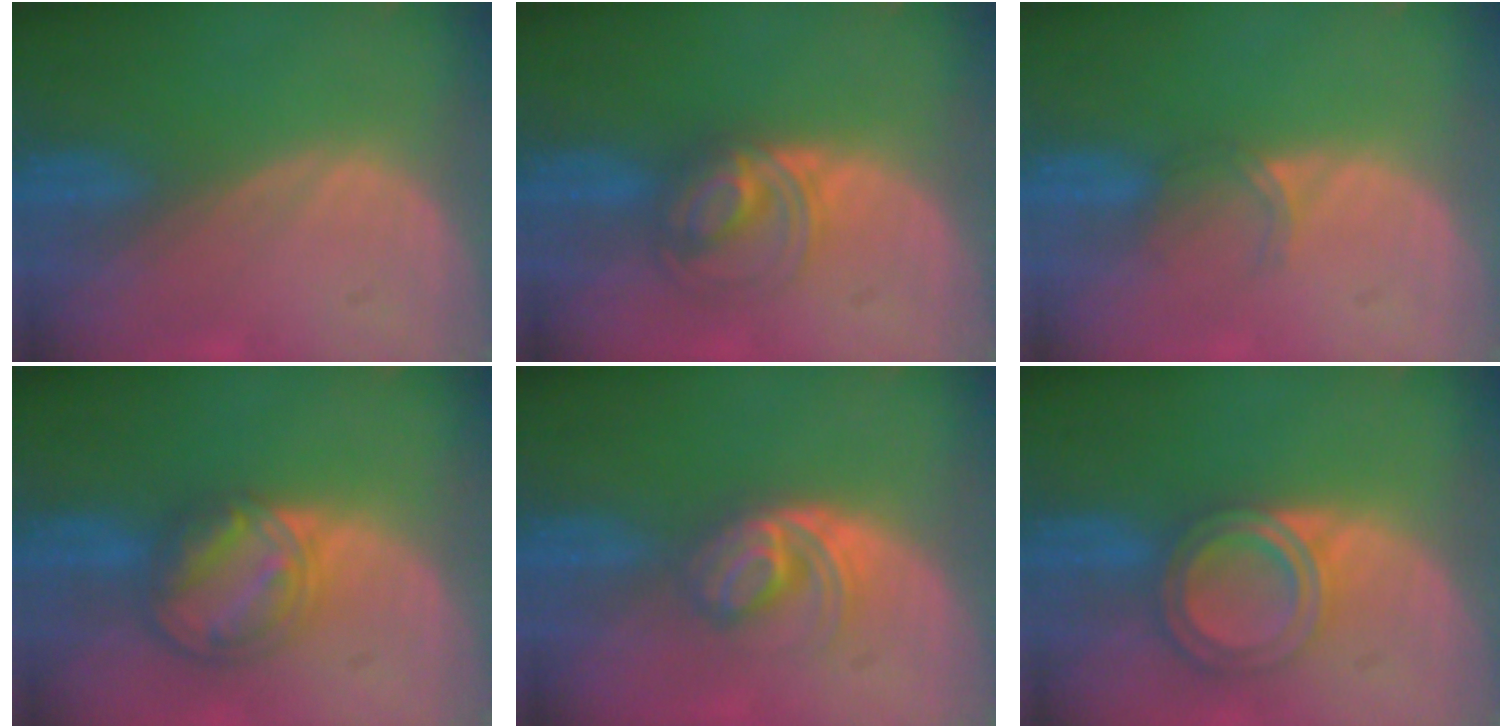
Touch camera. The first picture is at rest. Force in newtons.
{"total": 5.6, "press": 5.5, "slide": 0.6}
{"total": 2.2, "press": 1.7, "slide": 1.3}
{"total": 8.2, "press": 6.9, "slide": 4.4}
{"total": 6.2, "press": 5.2, "slide": 3.4}
{"total": 6.7, "press": 5.9, "slide": 3.2}